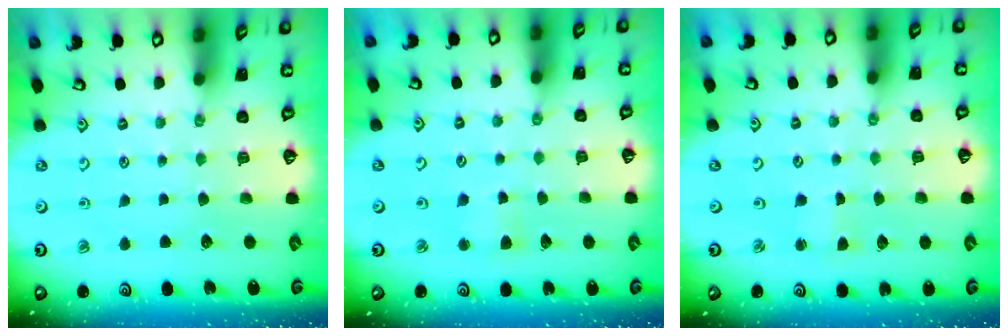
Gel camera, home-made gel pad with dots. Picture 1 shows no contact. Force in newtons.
{"total": 2.4, "press": 2.4, "slide": 0.5}
{"total": 1.8, "press": 1.7, "slide": 0.3}